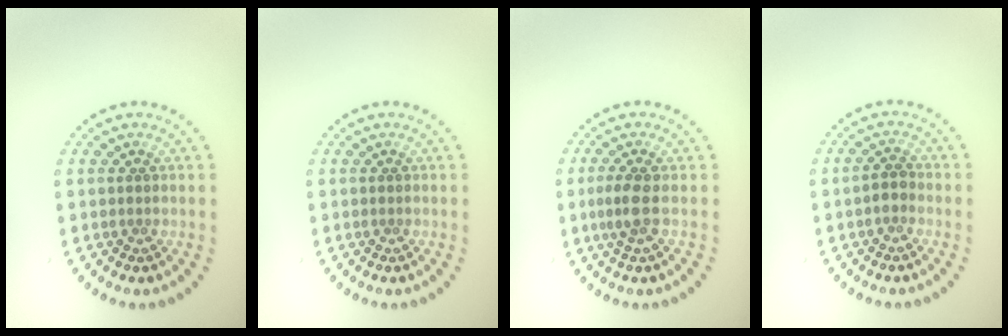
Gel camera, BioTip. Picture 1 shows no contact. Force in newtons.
{"total": 0.0}
{"total": 1.8, "press": 1.5, "slide": 1.0}
{"total": 1.1, "press": 1.0, "slide": 0.5}